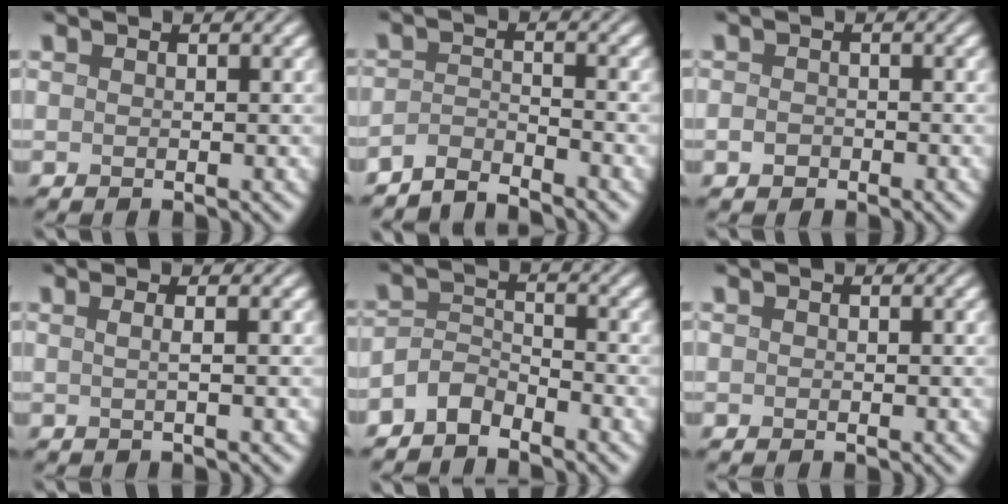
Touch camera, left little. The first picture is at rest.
{"total": 2.8, "force": [-2.7, 0.3, 0.6], "torque": [-0.012, 0.003, -0.062]}
{"total": 1.2, "force": [-0.6, 0.9, 0.5], "torque": [-0.007, -0.001, -0.013]}
{"total": 2.0, "force": [0.4, 0.8, 1.8], "torque": [-0.019, -0.003, -0.016]}
{"total": 2.7, "force": [-2.3, 1.1, 0.9], "torque": [-0.019, 0.009, -0.054]}
{"total": 0.0}